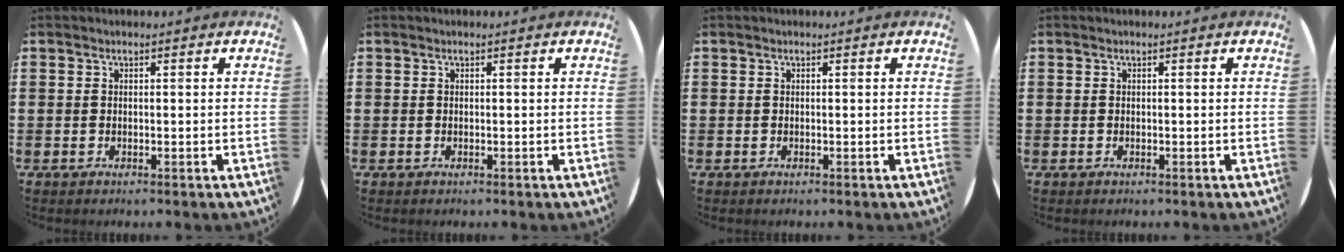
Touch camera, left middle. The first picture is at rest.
{"total": 0.0}
{"total": 0.0}
{"total": 0.0}